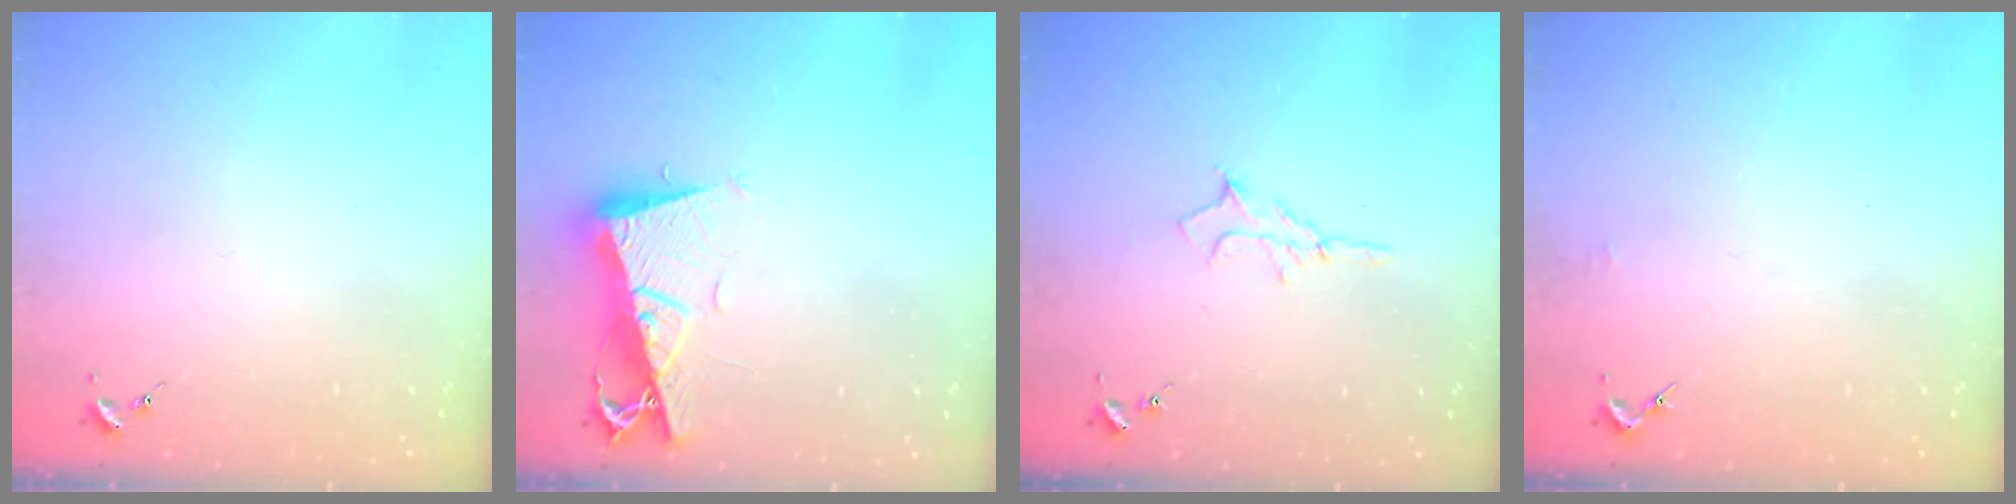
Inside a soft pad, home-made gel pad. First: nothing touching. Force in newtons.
{"total": 10.6, "press": 10.5, "slide": 1.3}
{"total": 6.2, "press": 6.1, "slide": 0.8}
{"total": 1.4, "press": 1.4, "slide": 0.1}